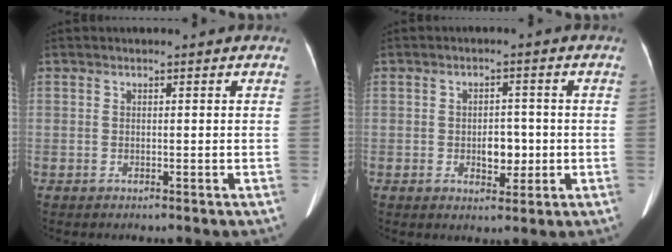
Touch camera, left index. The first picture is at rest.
{"total": 4.0, "force": [-0.7, 2.4, 3.1], "torque": [-0.044, 0.004, -0.006]}